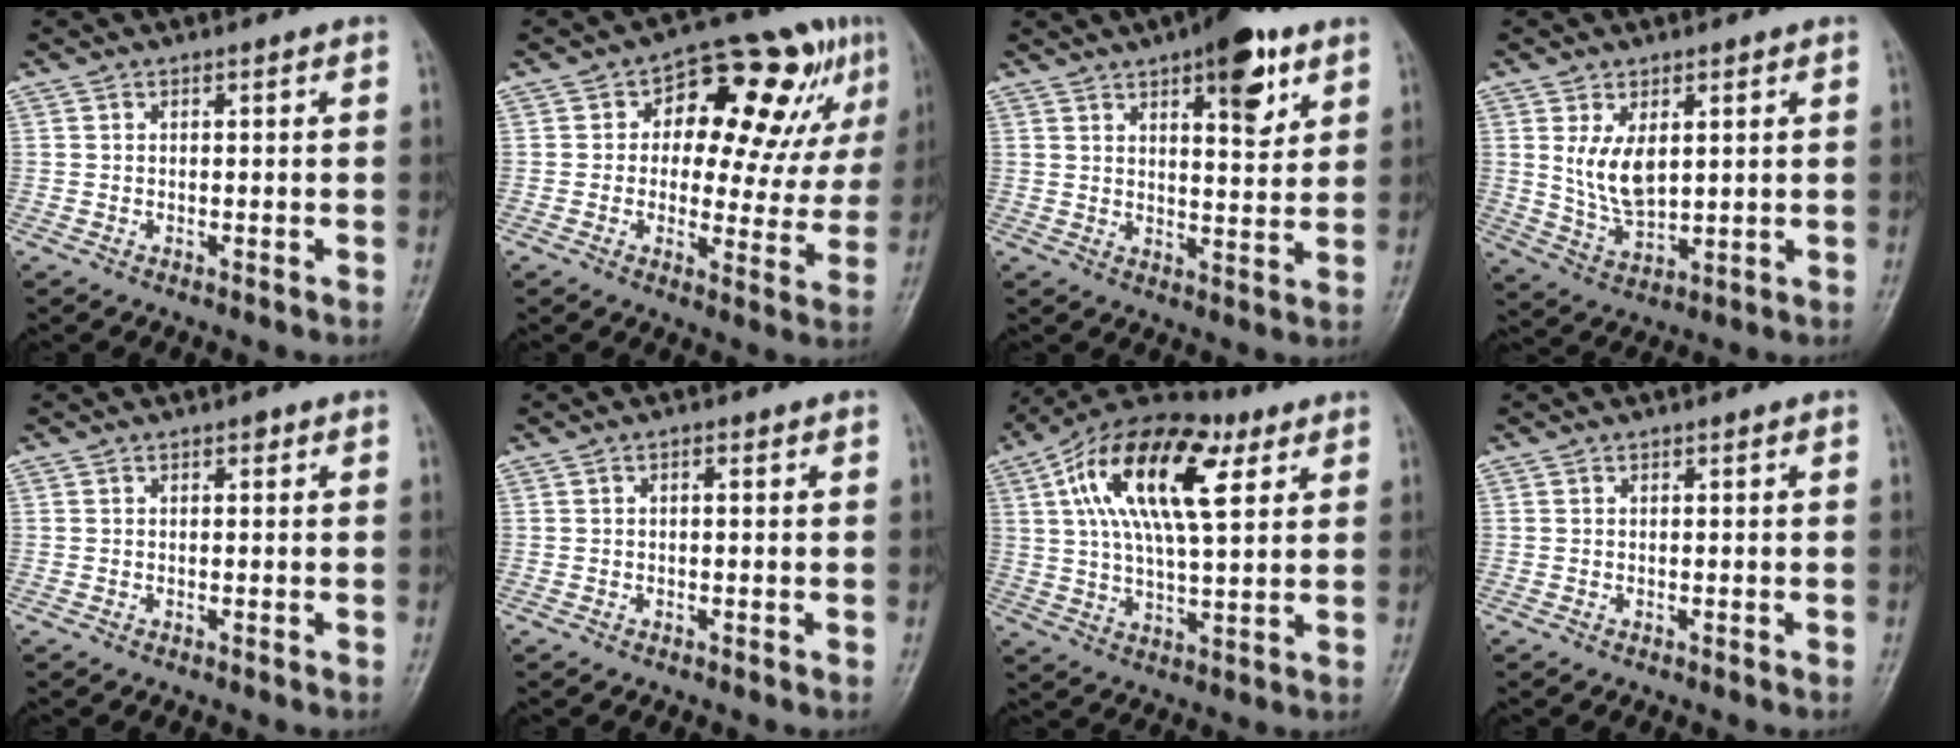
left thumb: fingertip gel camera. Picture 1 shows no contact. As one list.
[{"total": 18.2, "force": [6.7, 9.2, 14.1], "torque": [-0.133, 0.006, 0.087]}, {"total": 11.4, "force": [6.2, 4.2, 8.6], "torque": [-0.094, -0.027, 0.084]}, {"total": 7.7, "force": [2.1, 4.3, 6.0], "torque": [-0.098, -0.018, 0.052]}, {"total": 0.7, "force": [0.3, 0.4, 0.4], "torque": [0.000, 0.001, 0.001]}, {"total": 0.8, "force": [0.1, 0.4, 0.7], "torque": [-0.011, 0.002, 0.000]}, {"total": 20.5, "force": [7.4, 8.9, 17.0], "torque": [-0.286, 0.005, 0.119]}, {"total": 0.0}]